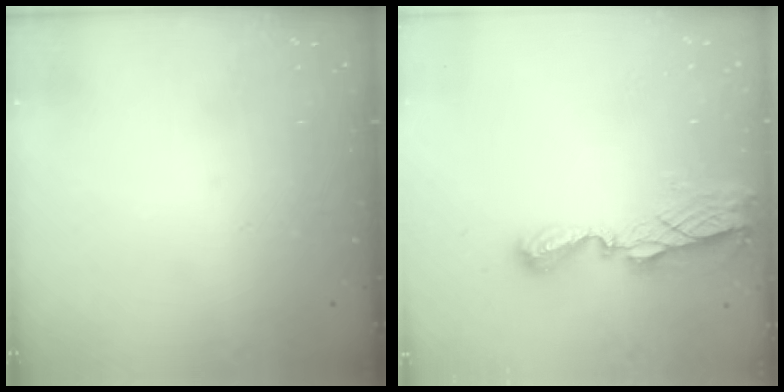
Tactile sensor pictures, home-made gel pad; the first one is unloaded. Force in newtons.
{"total": 7.5, "press": 7.5, "slide": 0.5}